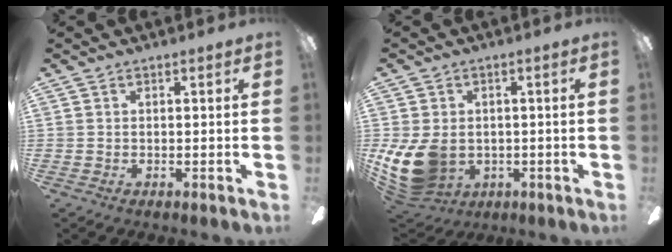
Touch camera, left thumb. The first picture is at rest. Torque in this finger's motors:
{"motor_torque": [0.48, 1.71, 0.64, -0.64, 0.14]}